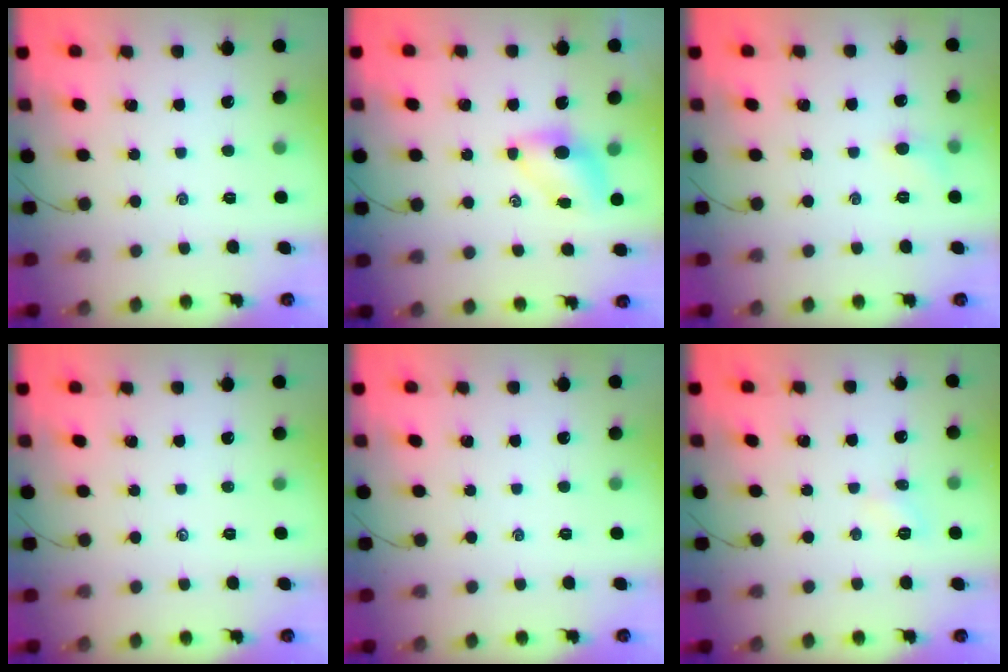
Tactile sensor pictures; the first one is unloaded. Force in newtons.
{"total": 5.5, "press": 5.4, "slide": 0.5}
{"total": 4.5, "press": 4.2, "slide": 1.5}
{"total": 0.0}
{"total": 0.0}
{"total": 5.0, "press": 4.8, "slide": 1.6}